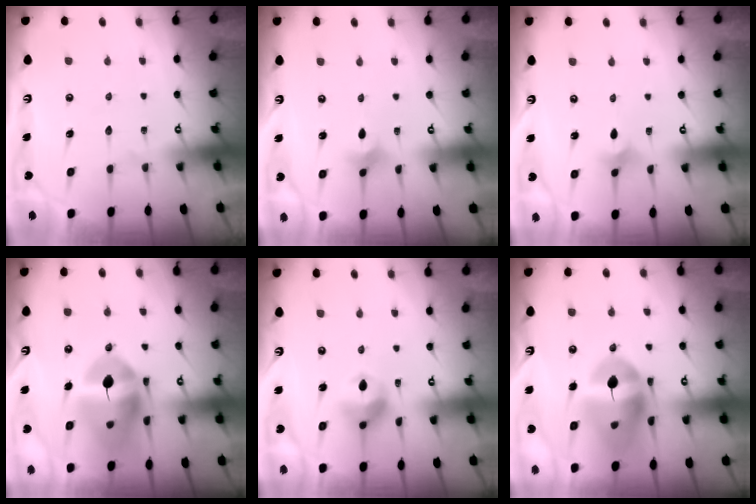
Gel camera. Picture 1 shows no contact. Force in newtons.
{"total": 3.1, "press": 3.1, "slide": 0.6}
{"total": 1.8, "press": 1.7, "slide": 0.5}
{"total": 16.0, "press": 15.8, "slide": 2.1}
{"total": 9.8, "press": 9.7, "slide": 1.2}
{"total": 16.1, "press": 16.0, "slide": 1.7}